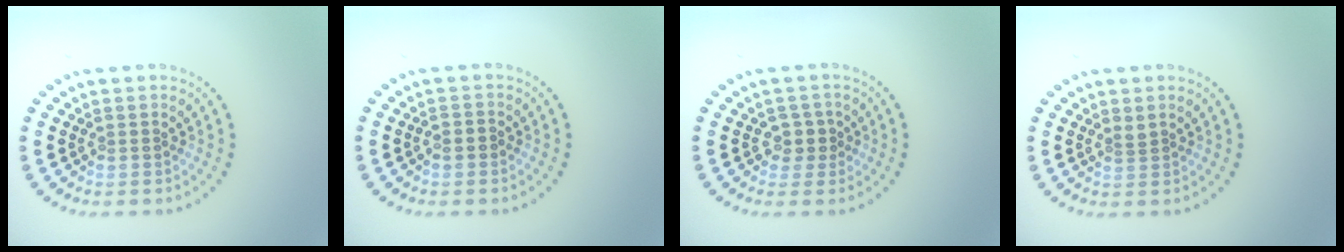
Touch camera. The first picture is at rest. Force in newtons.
{"total": 1.1, "press": 1.0, "slide": 0.6}
{"total": 1.8, "press": 1.4, "slide": 1.1}
{"total": 0.8, "press": 0.4, "slide": 0.6}